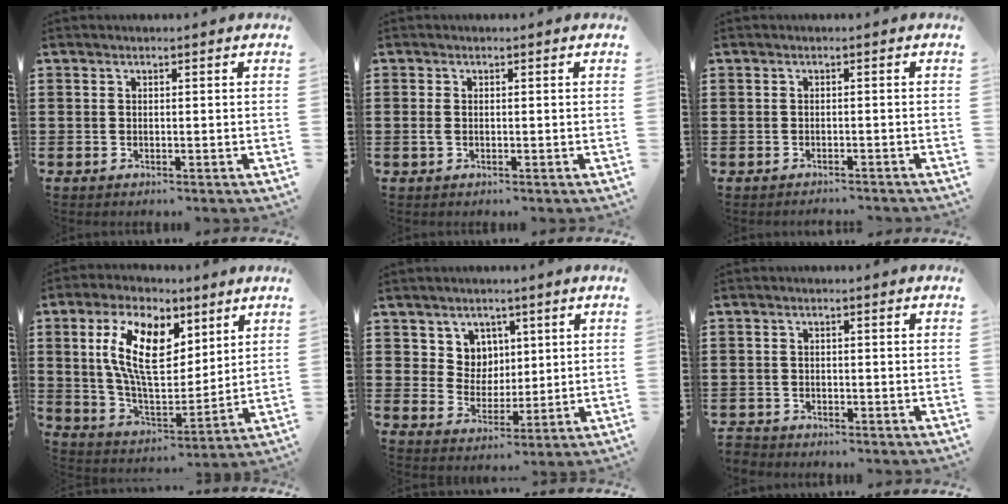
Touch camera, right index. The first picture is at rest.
{"total": 1.2, "force": [-0.1, 0.6, 1.1], "torque": [-0.037, -0.002, -0.008]}
{"total": 1.1, "force": [-1.1, 0.0, -0.1], "torque": [-0.002, 0.001, -0.025]}
{"total": 12.4, "force": [5.5, 6.2, 9.2], "torque": [-0.180, 0.003, 0.102]}
{"total": 5.4, "force": [2.8, 4.6, 0.5], "torque": [-0.029, 0.004, 0.051]}
{"total": 1.5, "force": [-1.4, 0.5, -0.1], "torque": [-0.004, 0.002, -0.033]}